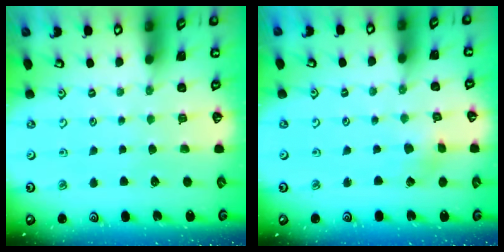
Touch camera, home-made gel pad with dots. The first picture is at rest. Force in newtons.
{"total": 1.6, "press": 1.6, "slide": 0.2}